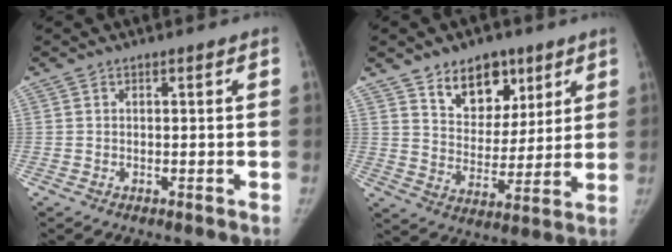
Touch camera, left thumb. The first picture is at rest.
{"total": 12.0, "force": [7.3, 7.9, 5.3], "torque": [-0.040, -0.041, 0.123]}